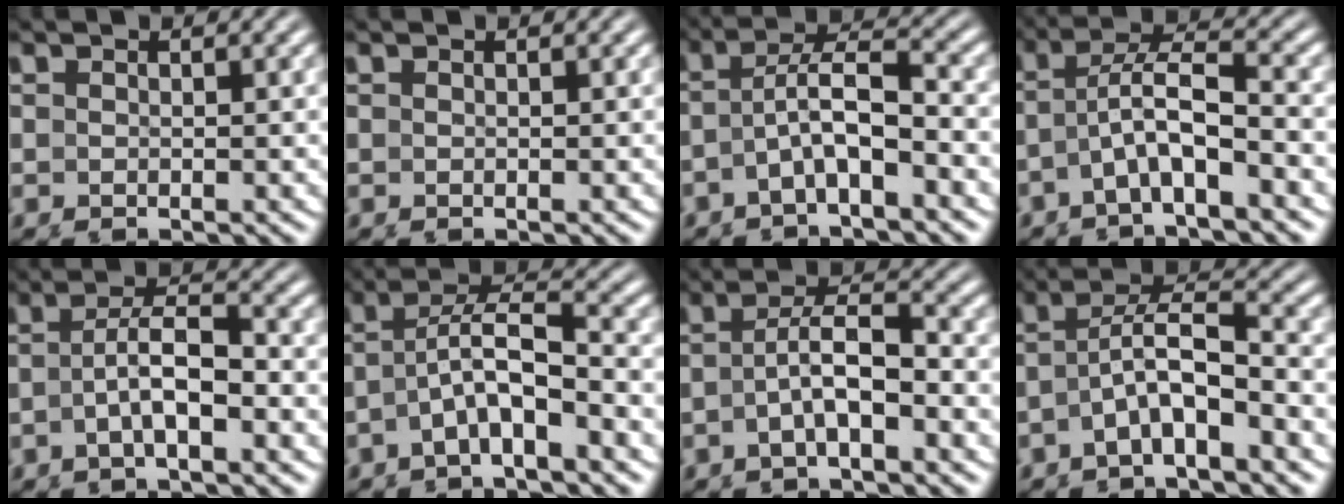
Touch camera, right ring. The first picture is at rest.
{"total": 0.0}
{"total": 4.4, "force": [-0.3, 2.3, 3.8], "torque": [-0.068, -0.007, -0.006]}
{"total": 5.1, "force": [0.2, 3.0, 4.1], "torque": [-0.078, -0.007, 0.001]}
{"total": 3.3, "force": [-0.8, 0.9, 3.1], "torque": [-0.058, -0.004, -0.013]}
{"total": 5.0, "force": [-0.1, 3.2, 3.9], "torque": [-0.075, -0.010, -0.005]}
{"total": 3.7, "force": [-0.7, 1.4, 3.3], "torque": [-0.062, -0.005, -0.011]}
{"total": 4.9, "force": [-0.3, 3.0, 3.8], "torque": [-0.072, -0.010, -0.007]}